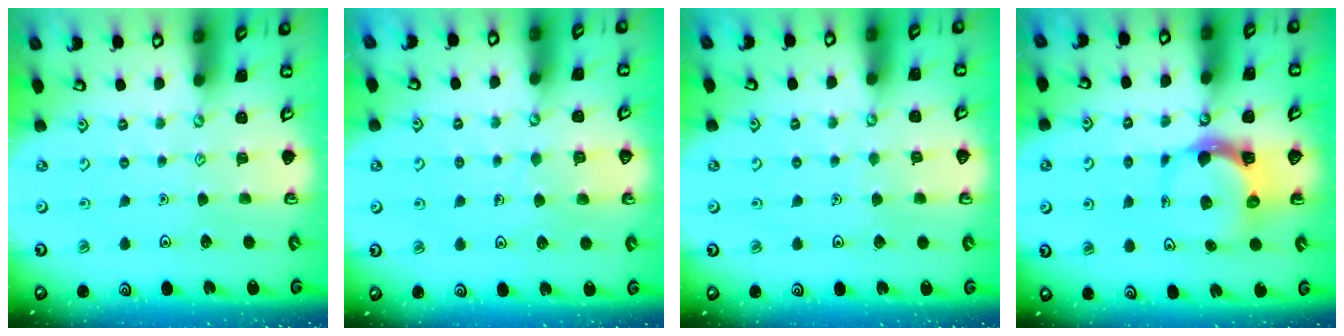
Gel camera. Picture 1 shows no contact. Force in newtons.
{"total": 5.1, "press": 5.1, "slide": 0.4}
{"total": 2.9, "press": 2.9, "slide": 0.3}
{"total": 4.7, "press": 4.7, "slide": 0.7}